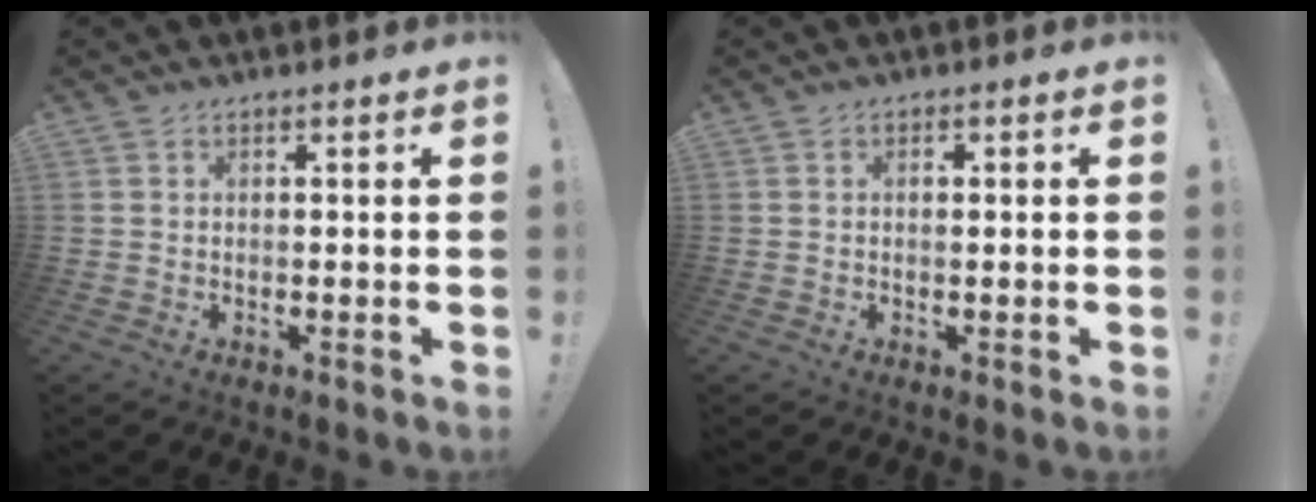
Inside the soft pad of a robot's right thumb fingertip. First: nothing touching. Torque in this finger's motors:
{"motor_torque": [-0.04, 0.15, -0.11, 0.08, 0.02]}